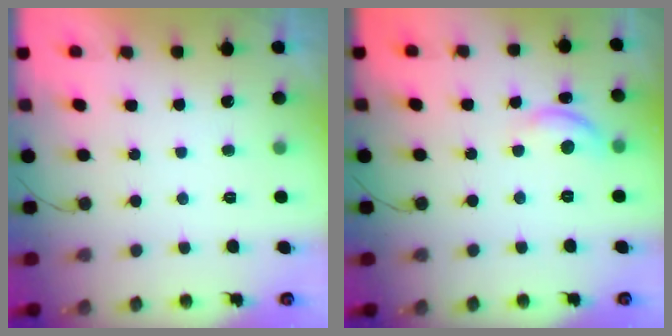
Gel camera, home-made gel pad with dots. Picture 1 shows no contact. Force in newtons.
{"total": 9.0, "press": 9.0, "slide": 0.6}